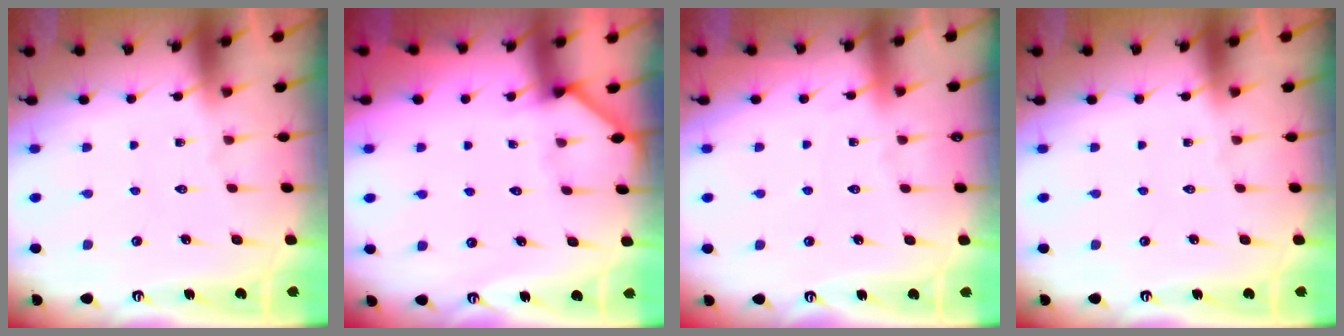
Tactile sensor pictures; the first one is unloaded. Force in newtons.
{"total": 2.2, "press": 2.2, "slide": 0.3}
{"total": 3.8, "press": 3.8, "slide": 0.6}
{"total": 0.0}